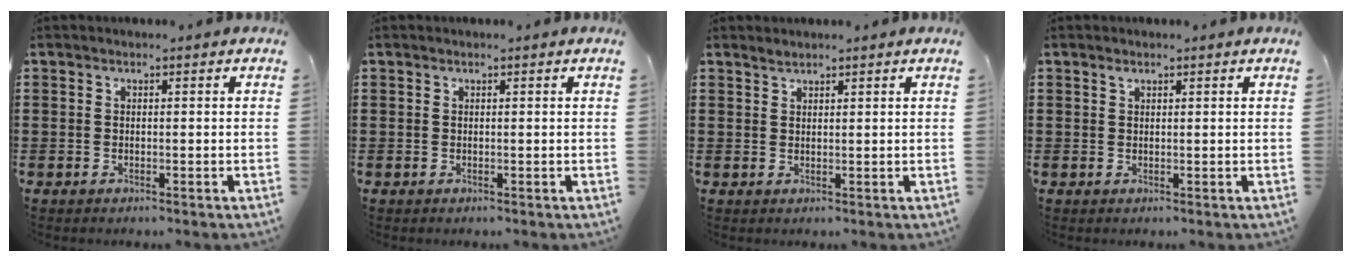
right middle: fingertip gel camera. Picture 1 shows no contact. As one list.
[{"total": 0.0}, {"total": 1.3, "force": [1.2, 0.1, 0.2], "torque": [-0.005, 0.000, 0.024]}, {"total": 0.8, "force": [0.6, 0.3, 0.4], "torque": [-0.010, 0.002, 0.012]}]